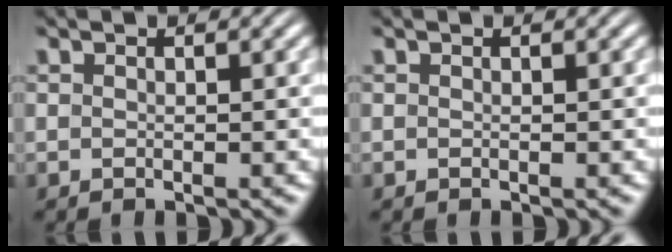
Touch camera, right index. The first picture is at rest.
{"total": 0.0}